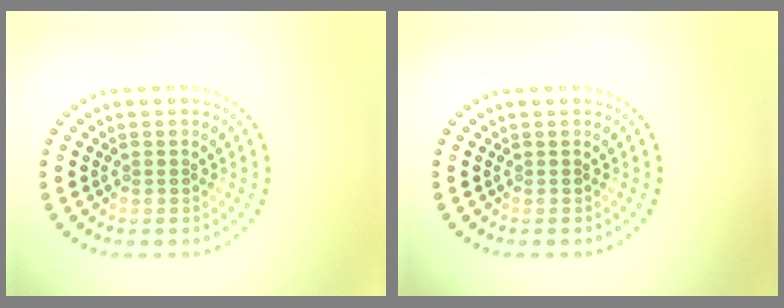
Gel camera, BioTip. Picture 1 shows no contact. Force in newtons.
{"total": 0.0}